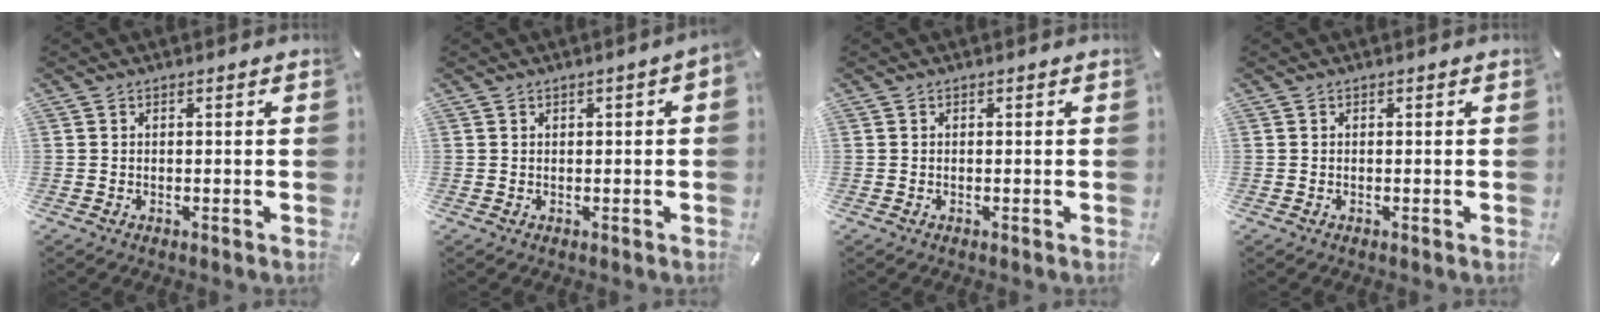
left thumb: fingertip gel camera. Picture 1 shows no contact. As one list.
[{"total": 1.2, "force": [0.2, 0.4, 1.1], "torque": [-0.020, 0.002, 0.002]}, {"total": 0.0}, {"total": 0.0}]